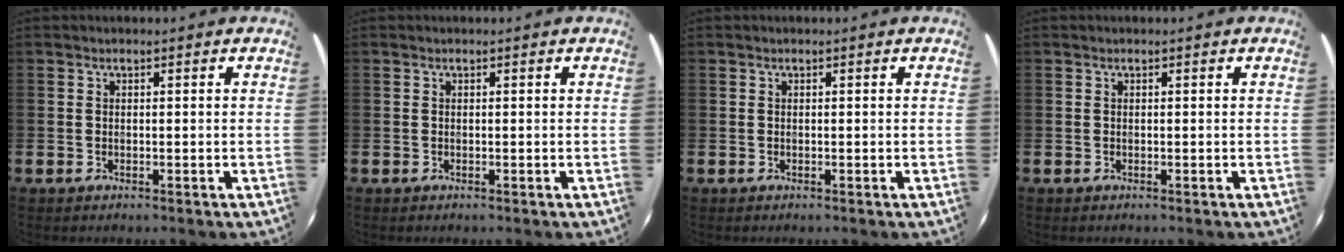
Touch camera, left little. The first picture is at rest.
{"total": 0.0}
{"total": 0.0}
{"total": 0.0}